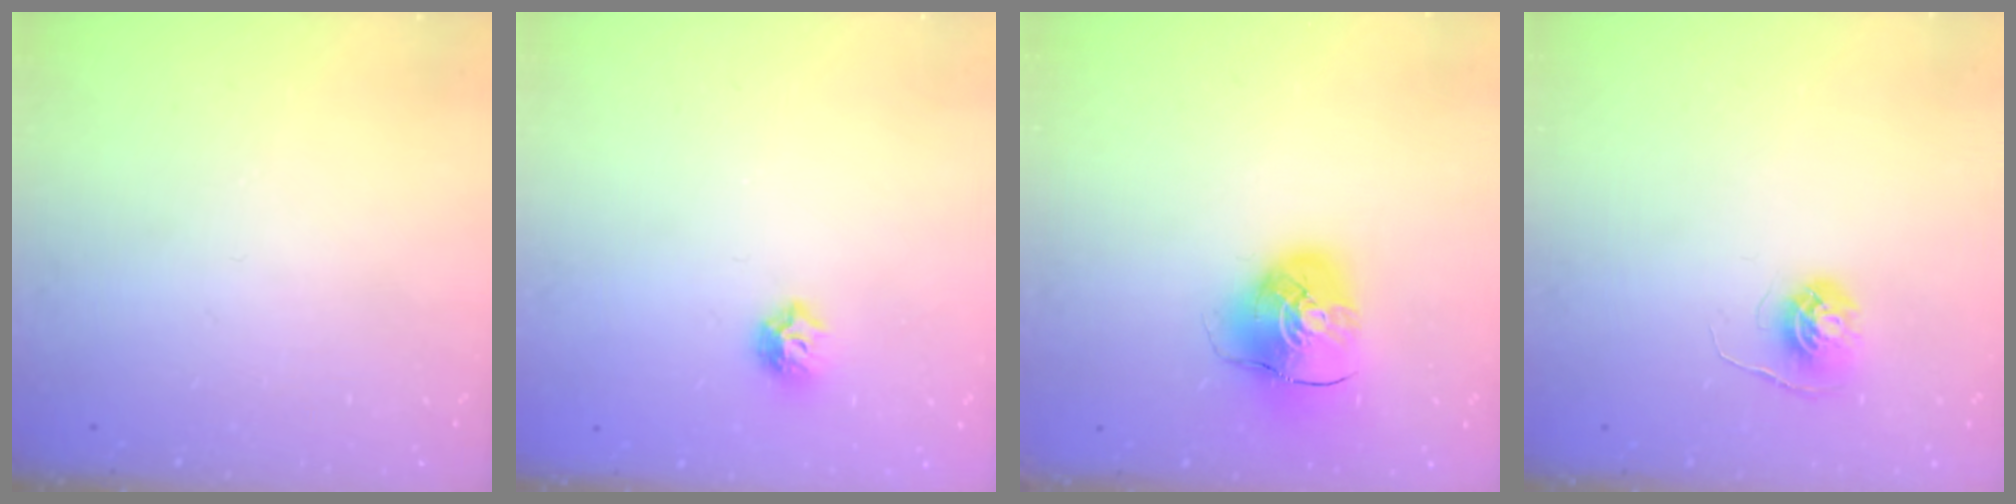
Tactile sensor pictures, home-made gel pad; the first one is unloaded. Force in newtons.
{"total": 6.5, "press": 6.5, "slide": 0.9}
{"total": 9.1, "press": 9.0, "slide": 1.2}
{"total": 5.6, "press": 5.5, "slide": 0.4}